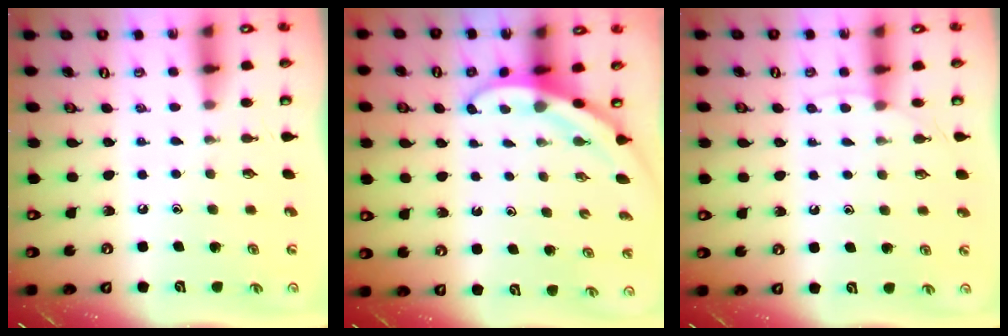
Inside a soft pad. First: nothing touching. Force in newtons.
{"total": 3.1, "press": 3.1, "slide": 0.1}
{"total": 3.5, "press": 3.5, "slide": 0.4}